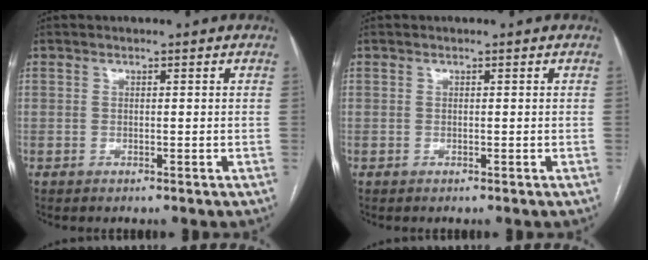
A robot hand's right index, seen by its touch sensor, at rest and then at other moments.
{"total": 0.0}